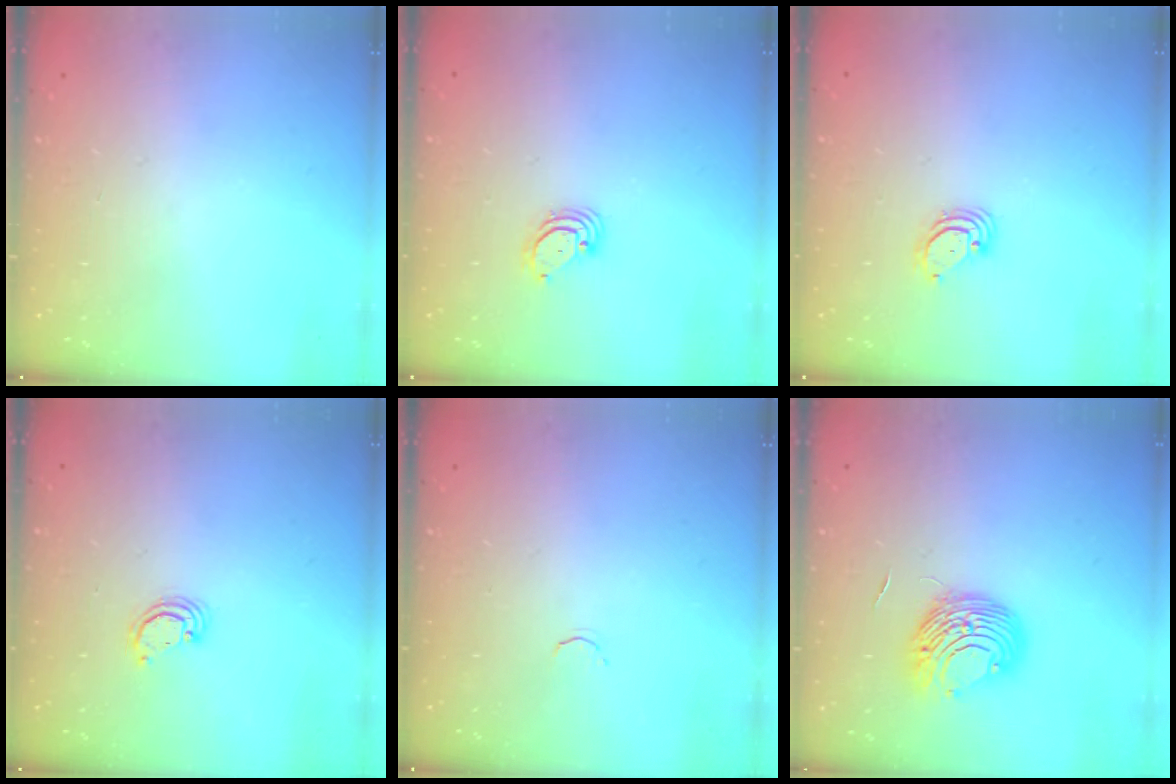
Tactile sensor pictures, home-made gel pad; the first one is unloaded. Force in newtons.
{"total": 4.1, "press": 4.0, "slide": 0.3}
{"total": 4.1, "press": 4.0, "slide": 0.3}
{"total": 2.0, "press": 2.0, "slide": 0.2}
{"total": 1.7, "press": 1.6, "slide": 0.5}
{"total": 9.4, "press": 9.3, "slide": 1.0}